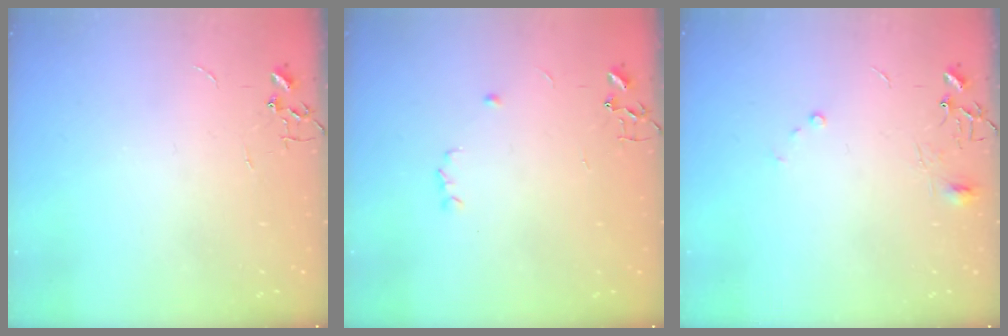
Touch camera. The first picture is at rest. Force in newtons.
{"total": 3.7, "press": 3.7, "slide": 0.6}
{"total": 7.3, "press": 7.3, "slide": 0.6}